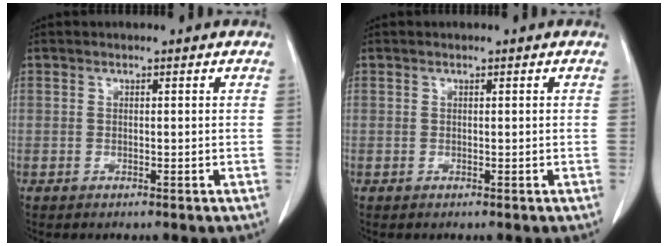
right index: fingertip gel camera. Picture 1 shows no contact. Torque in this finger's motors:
{"motor_torque": [-0.01, 0.06, 0.01, 0.01]}